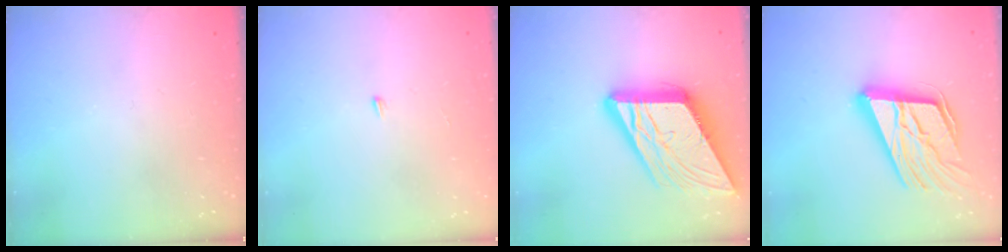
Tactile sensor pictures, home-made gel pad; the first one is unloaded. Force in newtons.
{"total": 3.3, "press": 3.3, "slide": 0.2}
{"total": 18.7, "press": 18.6, "slide": 2.1}
{"total": 23.6, "press": 23.1, "slide": 4.9}